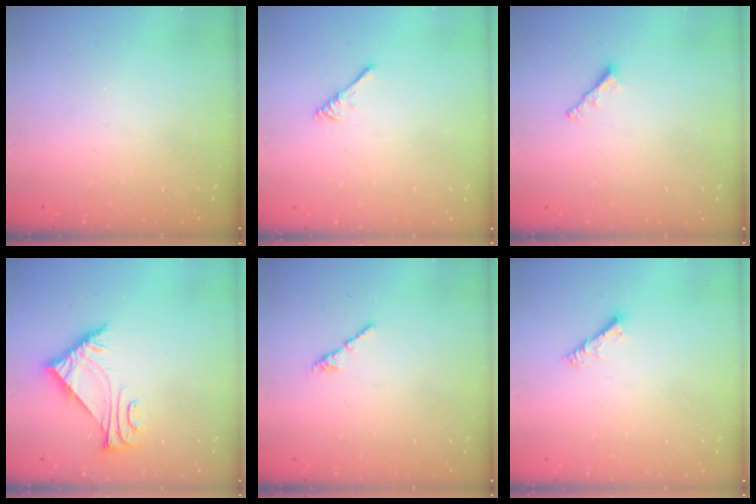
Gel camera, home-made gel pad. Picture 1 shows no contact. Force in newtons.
{"total": 2.9, "press": 2.9, "slide": 0.5}
{"total": 2.1, "press": 2.0, "slide": 0.5}
{"total": 6.1, "press": 6.1, "slide": 0.3}
{"total": 1.3, "press": 1.2, "slide": 0.4}
{"total": 4.2, "press": 4.2, "slide": 0.5}